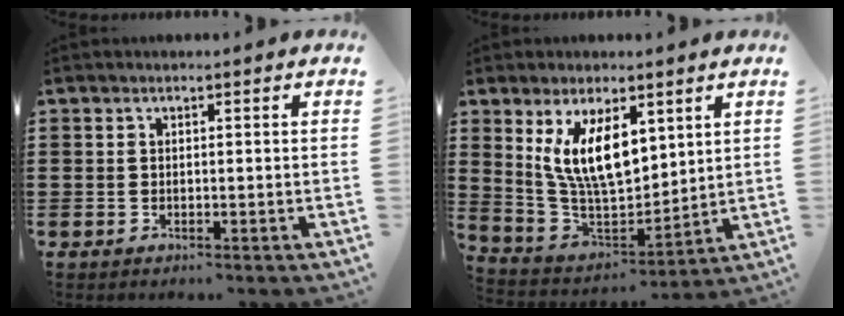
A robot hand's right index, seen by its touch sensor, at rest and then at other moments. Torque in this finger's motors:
{"motor_torque": [1.97, 0.17, 0.62, 0.21]}